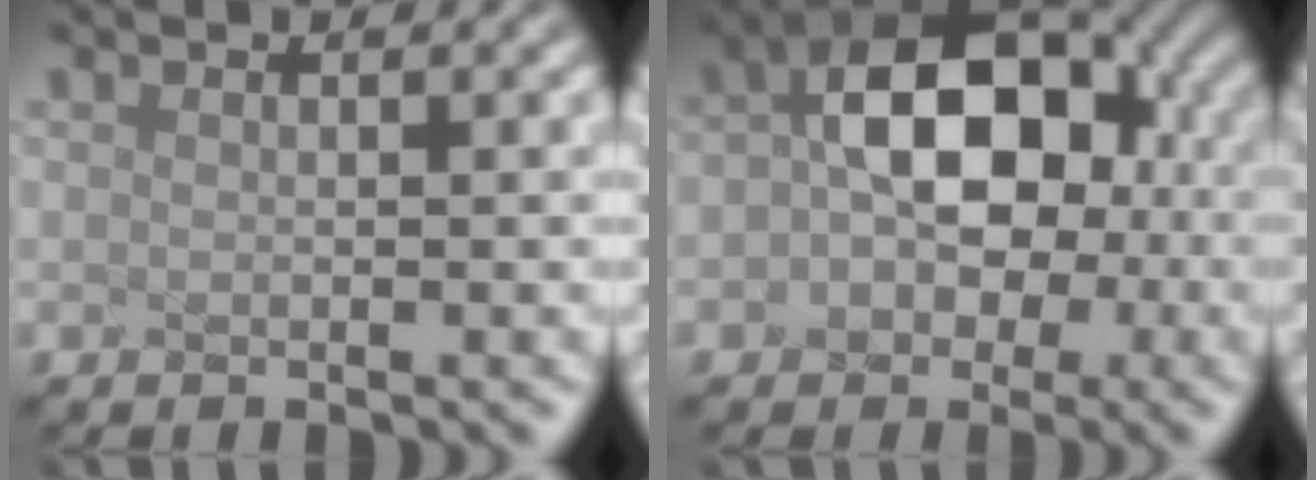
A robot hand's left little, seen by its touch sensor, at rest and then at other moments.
{"total": 8.1, "force": [-1.0, 5.4, 6.0], "torque": [-0.119, 0.008, 0.012]}